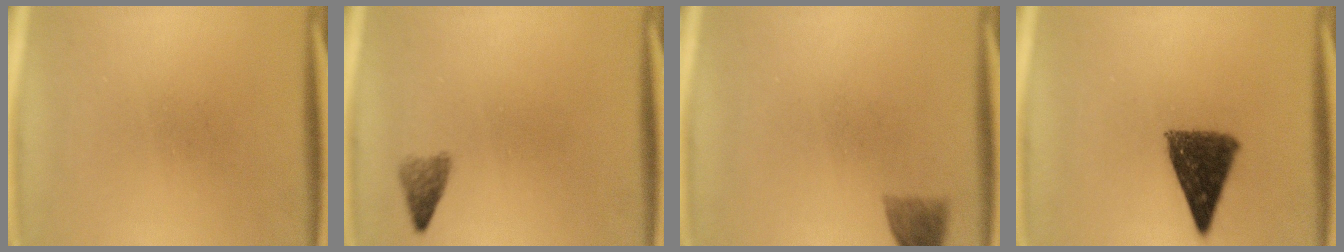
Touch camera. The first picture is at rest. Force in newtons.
{"total": 1.9}
{"total": 3.1}
{"total": 10.1}